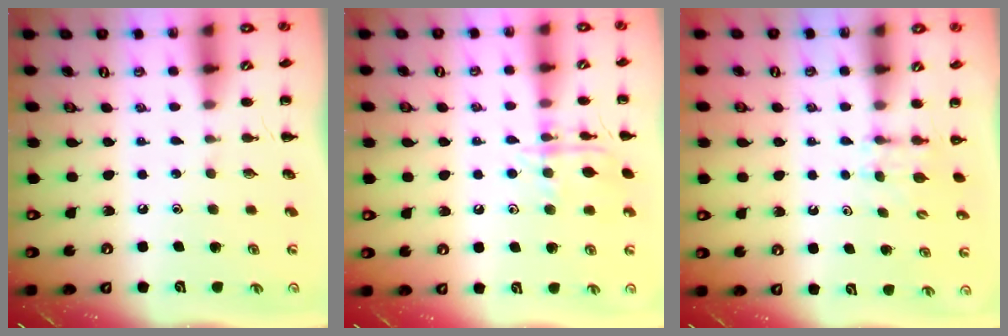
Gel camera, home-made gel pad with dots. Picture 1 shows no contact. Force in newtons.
{"total": 11.3, "press": 11.3, "slide": 0.6}
{"total": 3.3, "press": 3.1, "slide": 1.3}